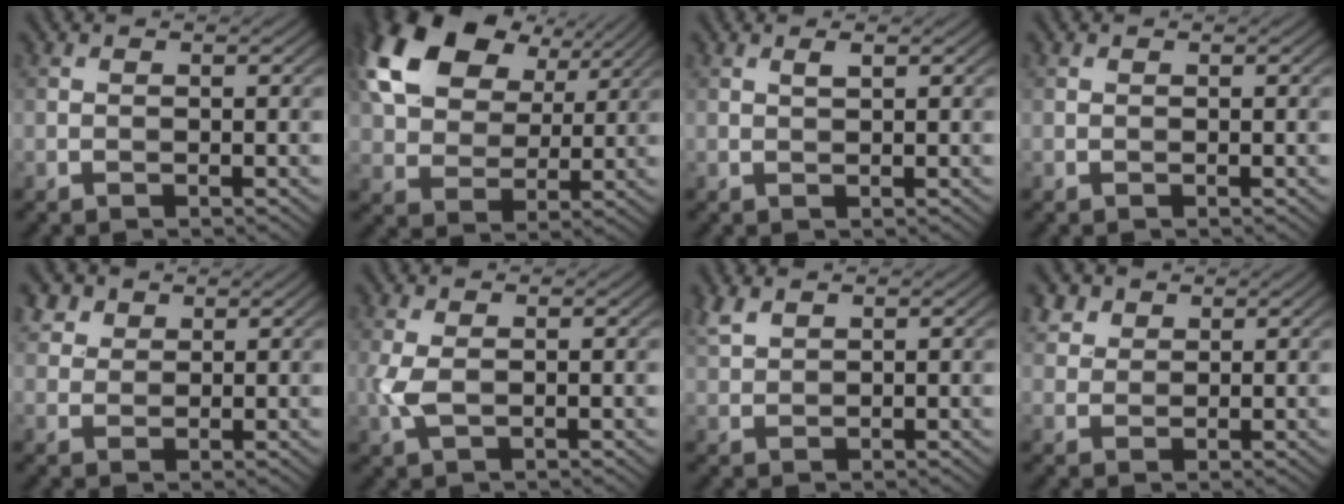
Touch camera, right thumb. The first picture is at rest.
{"total": 16.0, "force": [7.5, 10.1, 9.8], "torque": [-0.221, 0.023, 0.137]}
{"total": 0.9, "force": [0.5, 0.2, 0.8], "torque": [-0.018, 0.001, 0.010]}
{"total": 0.0}
{"total": 3.5, "force": [2.4, 2.3, 1.2], "torque": [-0.038, -0.003, 0.059]}
{"total": 3.1, "force": [0.0, 1.5, 2.7], "torque": [-0.077, -0.002, 0.002]}
{"total": 2.6, "force": [2.0, 0.9, 1.4], "torque": [-0.040, 0.006, 0.050]}
{"total": 3.1, "force": [2.1, 2.0, 1.0], "torque": [-0.031, 0.002, 0.049]}